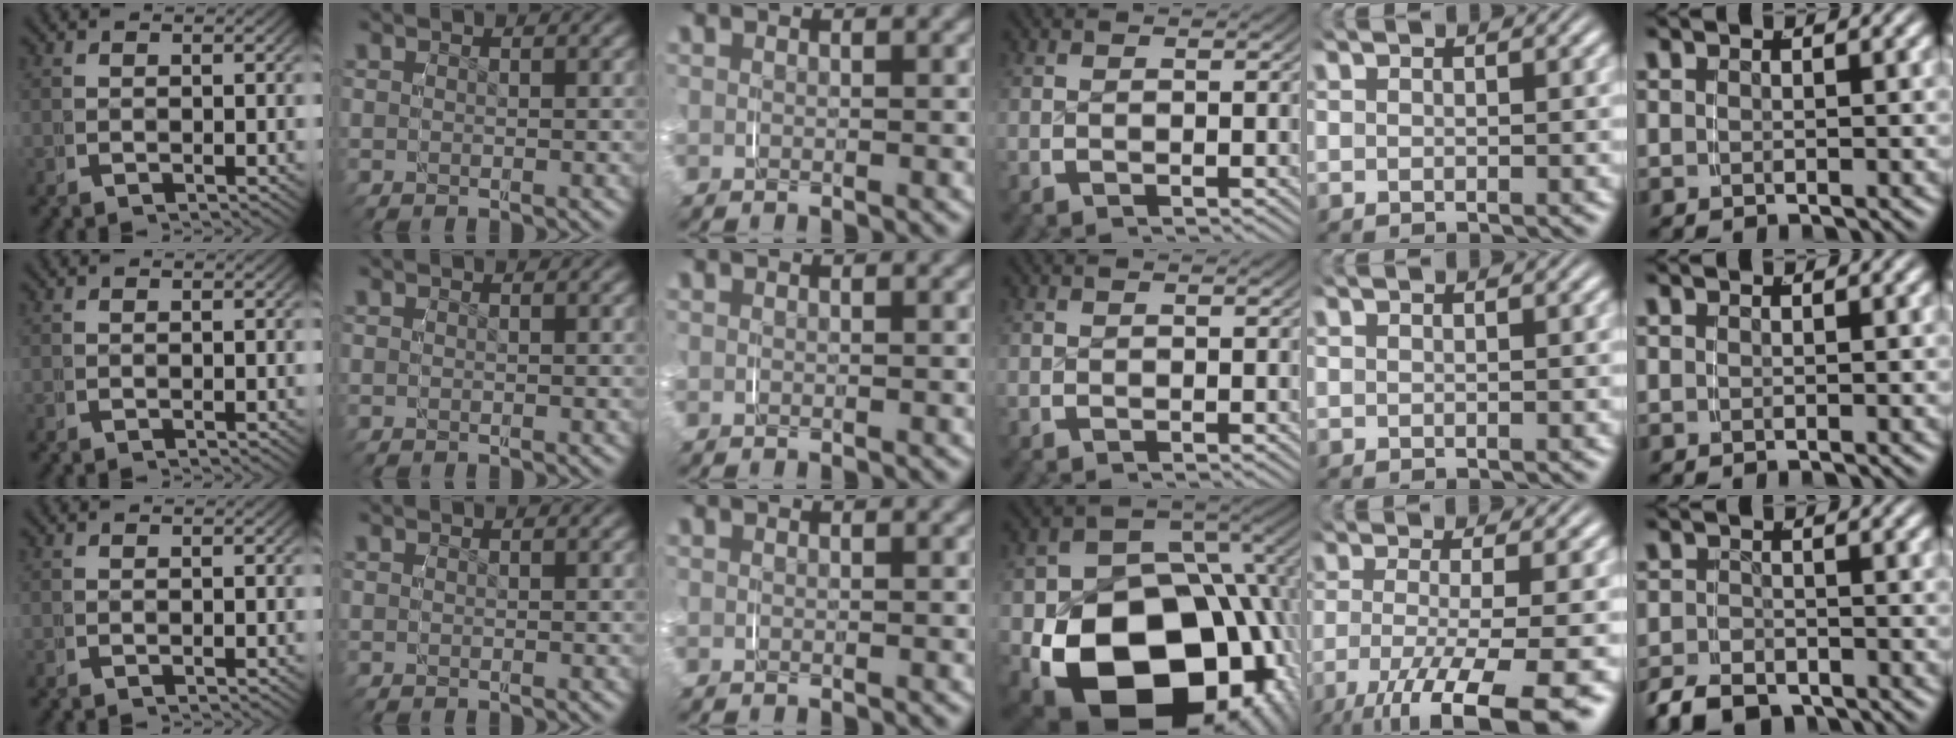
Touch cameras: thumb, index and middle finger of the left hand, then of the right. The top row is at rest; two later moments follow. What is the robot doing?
{"motion": "grasp_and_lifting", "object": "paper plate"}